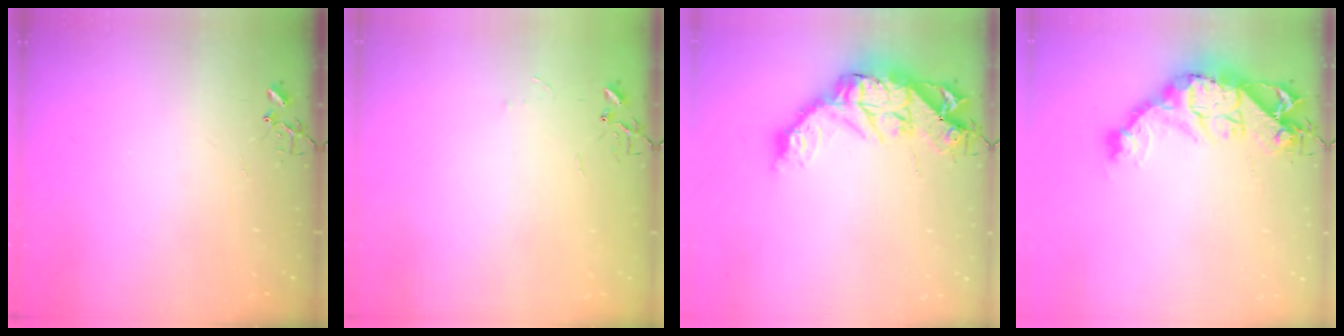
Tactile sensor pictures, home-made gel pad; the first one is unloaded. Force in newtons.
{"total": 3.2, "press": 3.2, "slide": 0.4}
{"total": 16.2, "press": 16.2, "slide": 1.5}
{"total": 18.1, "press": 18.0, "slide": 2.0}